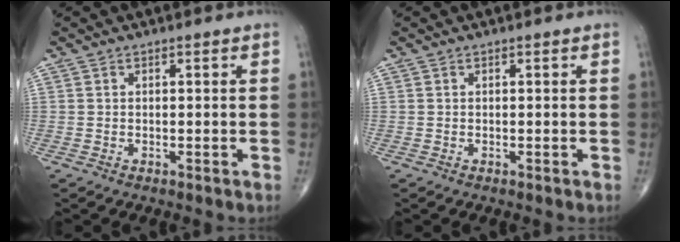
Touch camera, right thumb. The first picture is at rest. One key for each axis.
{"total": 0.0}